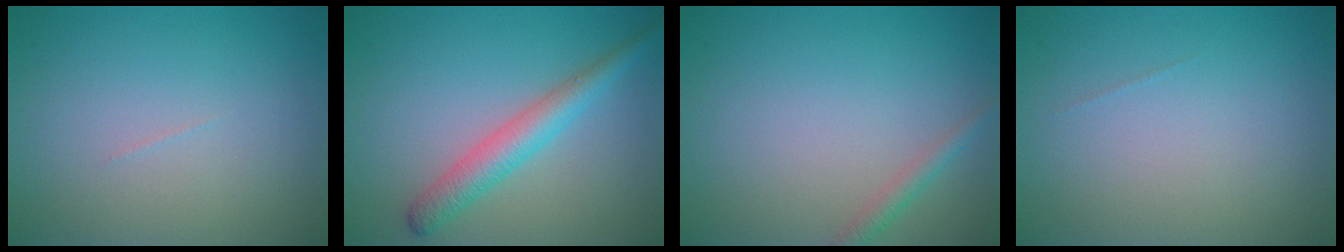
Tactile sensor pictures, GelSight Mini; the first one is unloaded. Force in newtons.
{"total": 3.6, "press": 3.6, "slide": 0.1}
{"total": 1.4, "press": 1.4, "slide": 0.1}
{"total": 0.0}